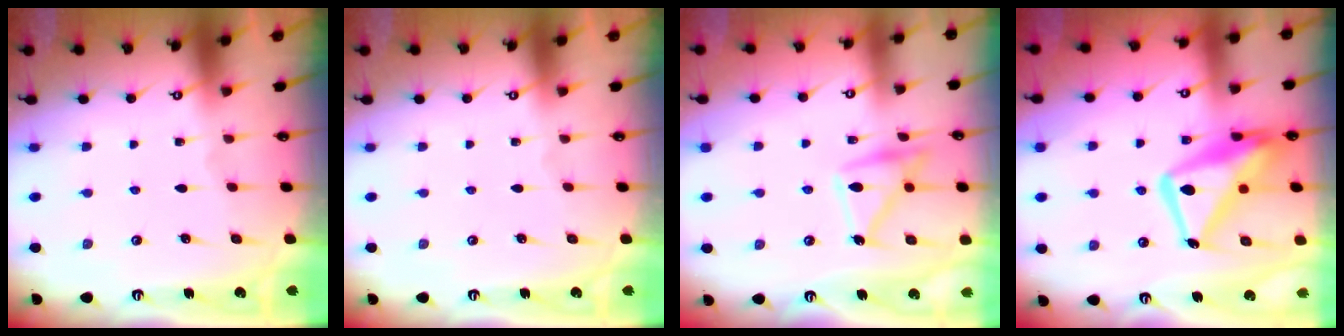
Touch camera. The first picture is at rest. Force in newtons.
{"total": 0.0}
{"total": 15.5, "press": 15.4, "slide": 1.1}
{"total": 16.1, "press": 16.0, "slide": 1.7}